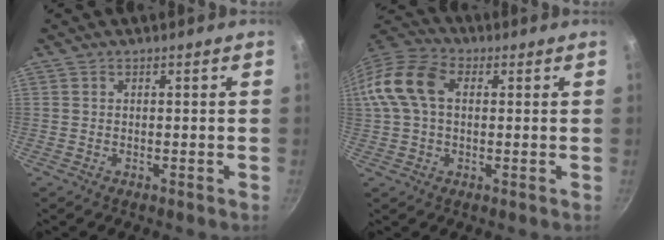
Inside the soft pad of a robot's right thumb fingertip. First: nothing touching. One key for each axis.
{"total": 12.7, "fx": 2.2, "fy": 8.4, "fz": 9.4, "tx": -0.176, "ty": 0.027, "tz": 0.025}